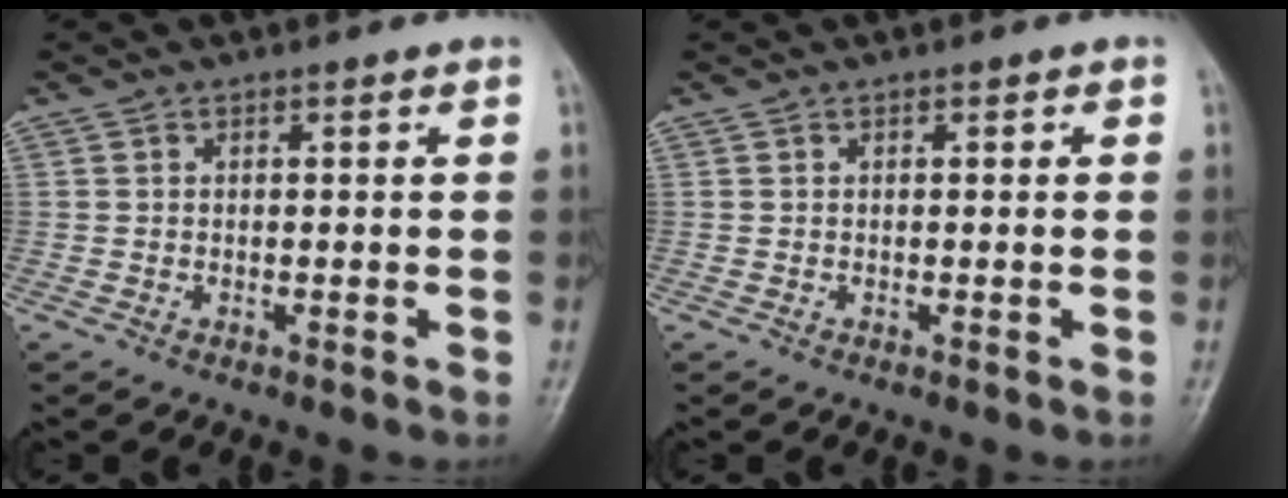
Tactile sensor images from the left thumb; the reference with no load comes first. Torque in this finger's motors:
{"motor_torque": [0.00, 0.00, 0.00, 0.00, 0.00]}